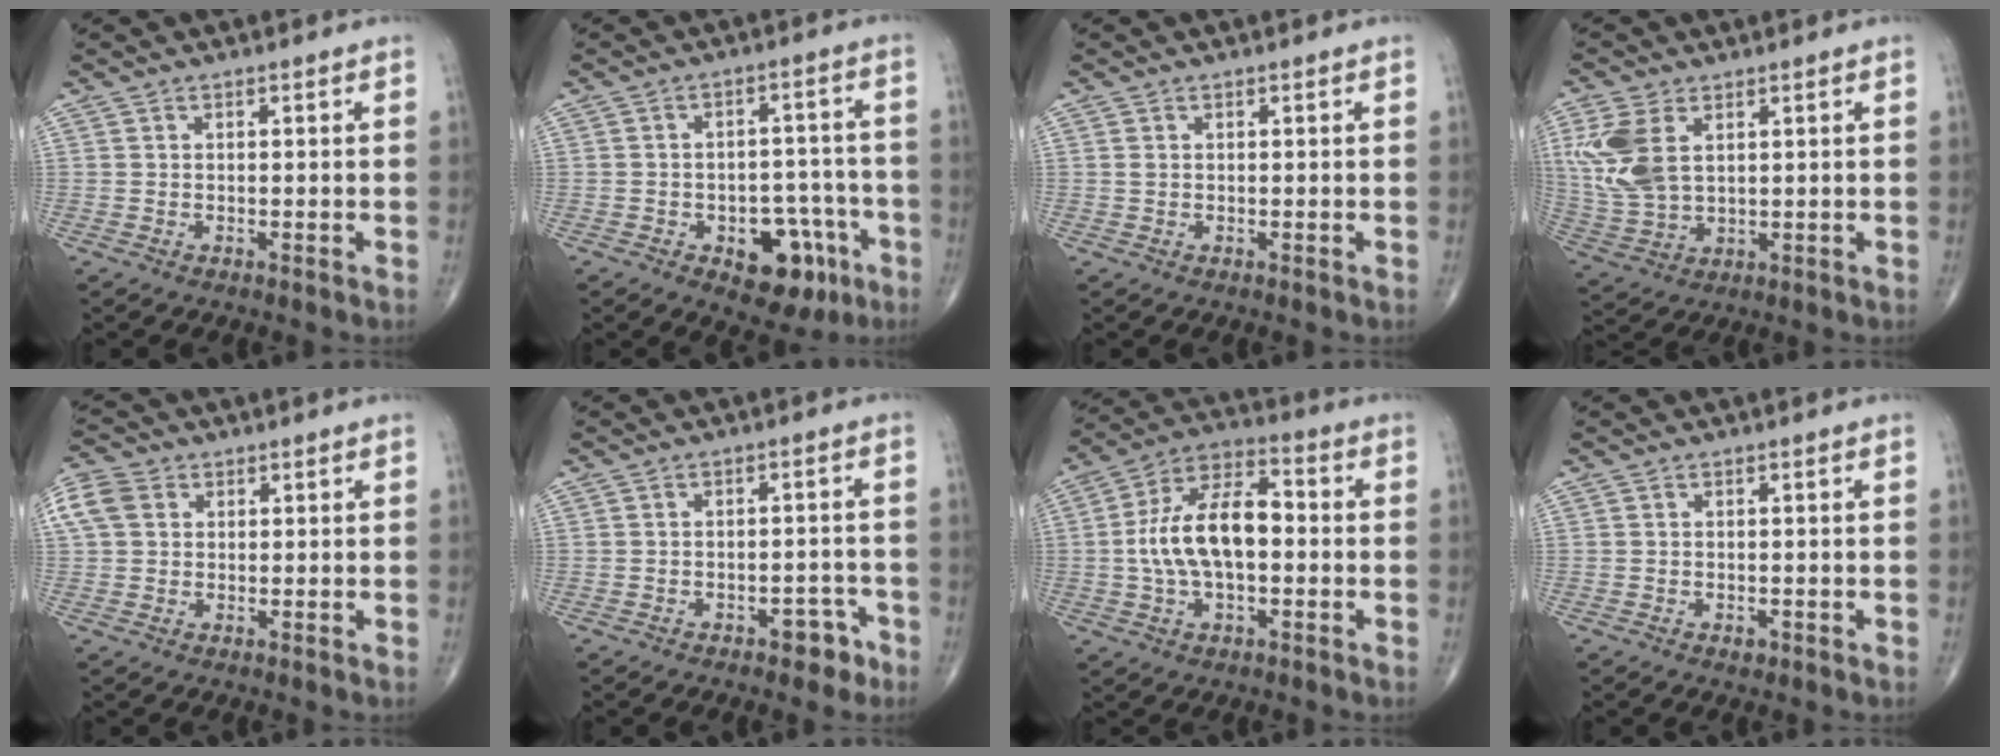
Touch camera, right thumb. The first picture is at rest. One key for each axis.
{"total": 11.9, "fx": -5.4, "fy": 6.9, "fz": 8.0, "tx": -0.065, "ty": 0.041, "tz": -0.065}
{"total": 0.6, "fx": 0.1, "fy": 0.4, "fz": 0.4, "tx": -0.011, "ty": 0.003, "tz": 0.004}
{"total": 11.1, "fx": 3.4, "fy": 6.6, "fz": 8.3, "tx": -0.194, "ty": -0.003, "tz": 0.079}
{"total": 7.5, "fx": 2.1, "fy": 5.9, "fz": 4.1, "tx": -0.091, "ty": 0.016, "tz": 0.039}
{"total": 4.3, "fx": -2.7, "fy": 2.4, "fz": 2.3, "tx": -0.012, "ty": 0.026, "tz": -0.032}
{"total": 15.0, "fx": -0.5, "fy": 7.8, "fz": 12.7, "tx": -0.229, "ty": 0.036, "tz": -0.018}
{"total": 1.1, "fx": -0.5, "fy": 0.7, "fz": 0.6, "tx": -0.009, "ty": 0.000, "tz": -0.006}